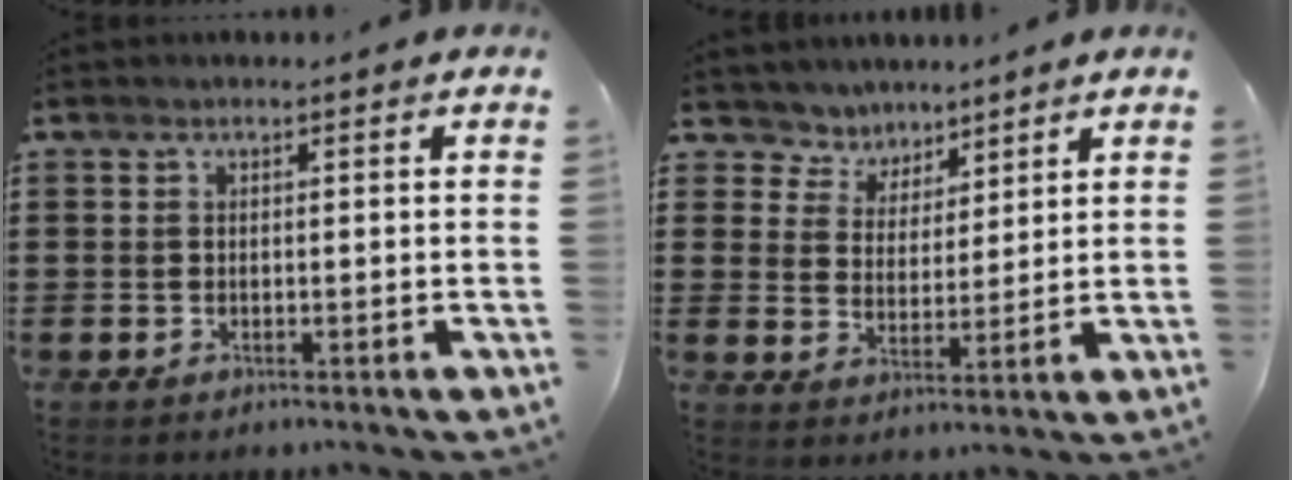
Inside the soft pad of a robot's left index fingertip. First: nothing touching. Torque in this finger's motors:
{"motor_torque": [0.09, -0.12, -0.04, -0.02]}